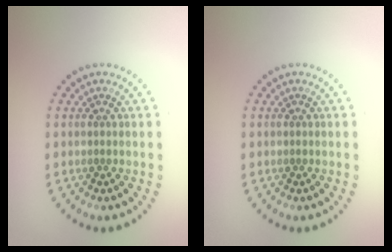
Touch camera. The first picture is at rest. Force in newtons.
{"total": 0.0}